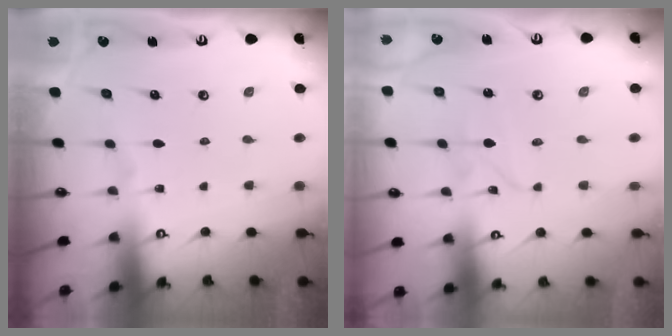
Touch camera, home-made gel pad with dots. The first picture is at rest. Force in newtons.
{"total": 1.6, "press": 1.5, "slide": 0.2}